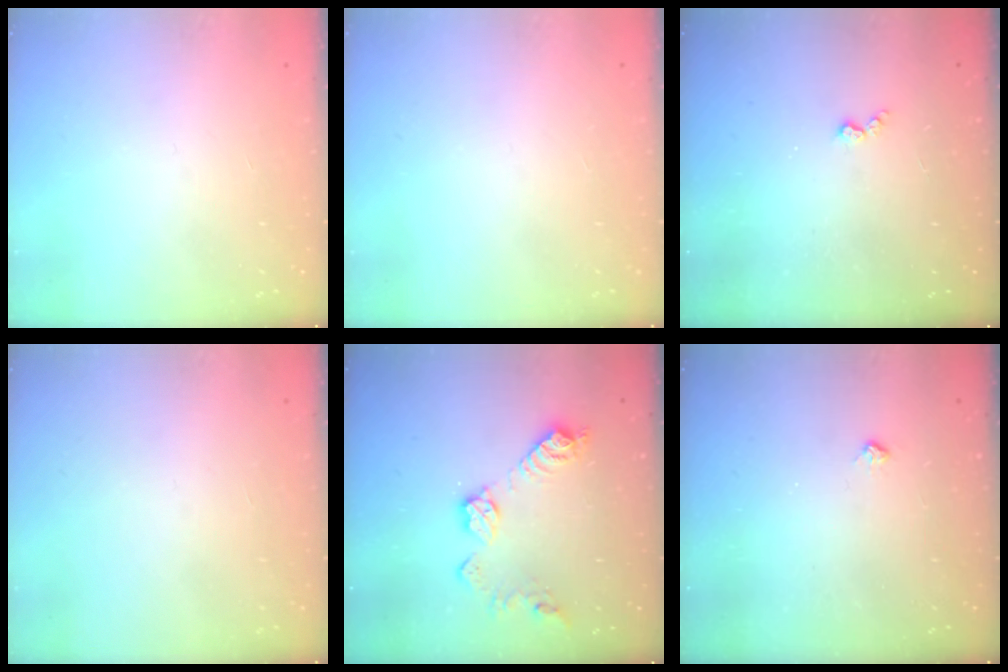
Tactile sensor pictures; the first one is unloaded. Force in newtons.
{"total": 0.0}
{"total": 2.9, "press": 2.9, "slide": 0.5}
{"total": 0.0}
{"total": 10.8, "press": 10.8, "slide": 0.6}
{"total": 5.1, "press": 5.1, "slide": 0.5}